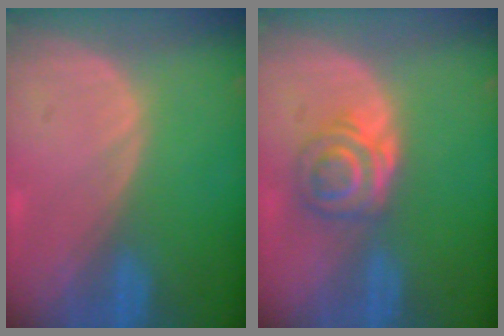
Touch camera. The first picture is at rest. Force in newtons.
{"total": 5.3, "press": 5.0, "slide": 1.7}